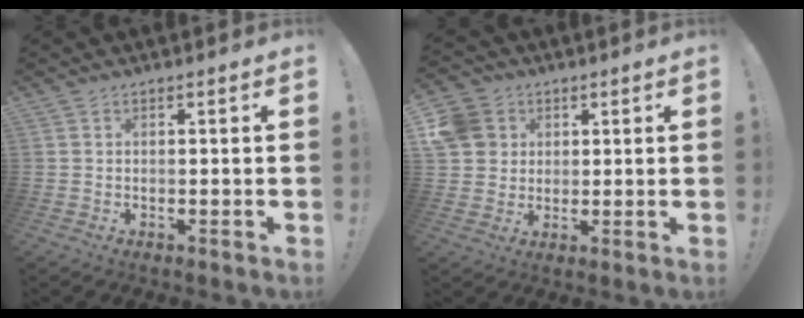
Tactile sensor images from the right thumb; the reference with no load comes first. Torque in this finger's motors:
{"motor_torque": [1.44, 1.46, 0.48, 0.39, 0.10]}